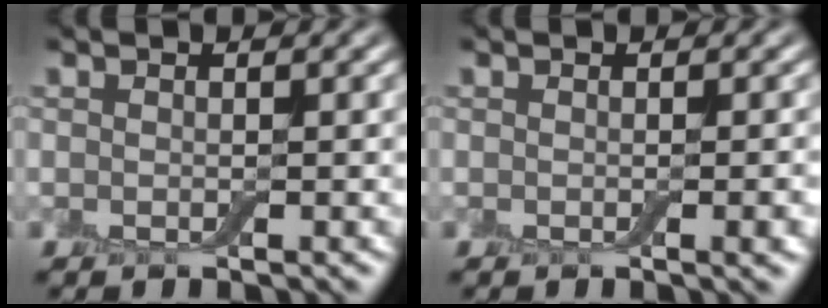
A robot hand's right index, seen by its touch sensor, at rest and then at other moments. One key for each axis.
{"total": 1.6, "fx": -0.3, "fy": 0.4, "fz": 1.5, "tx": -0.016, "ty": -0.002, "tz": -0.003}